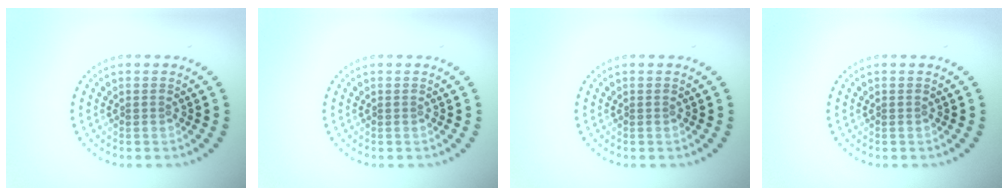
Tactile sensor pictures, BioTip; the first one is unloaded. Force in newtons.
{"total": 0.0}
{"total": 0.0}
{"total": 0.0}